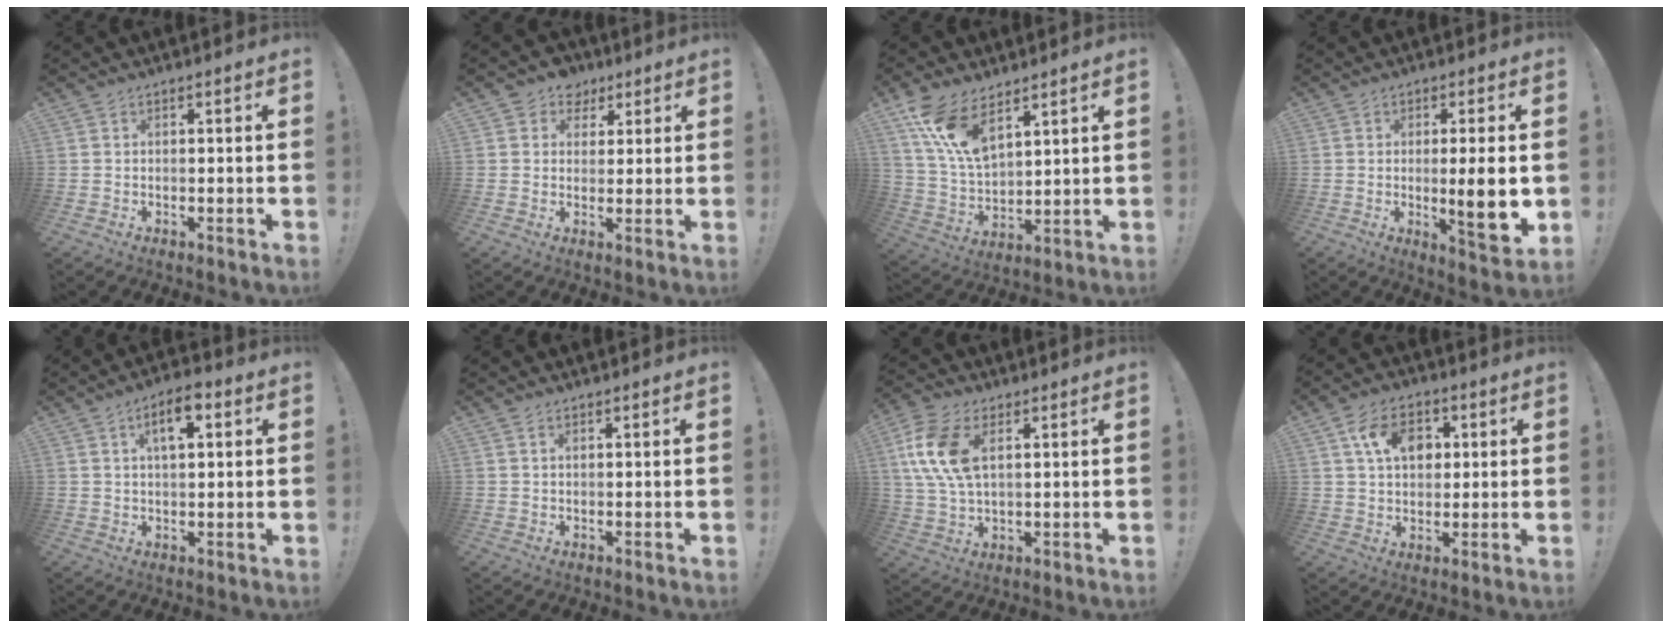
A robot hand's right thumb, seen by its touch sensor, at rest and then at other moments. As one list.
[{"total": 6.6, "force": [3.4, 5.5, 1.2], "torque": [-0.013, -0.017, 0.067]}, {"total": 14.2, "force": [9.2, 6.7, 8.5], "torque": [-0.175, -0.045, 0.176]}, {"total": 10.8, "force": [-0.7, 1.4, 10.7], "torque": [-0.142, -0.014, -0.012]}, {"total": 7.1, "force": [2.5, 3.2, 5.8], "torque": [-0.074, -0.003, 0.036]}, {"total": 0.9, "force": [0.5, 0.4, 0.5], "torque": [-0.008, 0.000, 0.010]}, {"total": 13.6, "force": [4.3, 7.9, 10.2], "torque": [-0.207, -0.010, 0.078]}, {"total": 11.2, "force": [3.9, 8.0, 6.8], "torque": [-0.109, 0.006, 0.073]}]